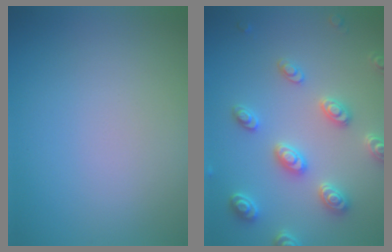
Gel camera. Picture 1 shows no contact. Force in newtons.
{"total": 3.8, "press": 3.6, "slide": 1.1}